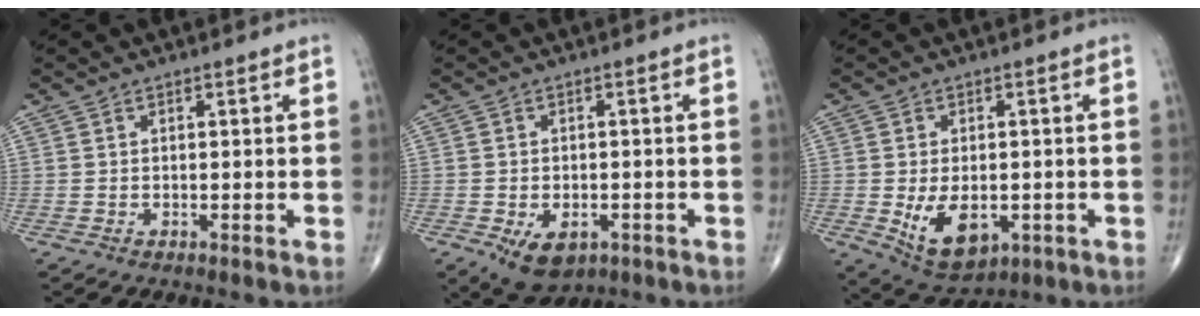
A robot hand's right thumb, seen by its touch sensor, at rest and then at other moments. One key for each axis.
{"total": 7.5, "fx": -3.2, "fy": 4.7, "fz": 4.9, "tx": -0.068, "ty": 0.004, "tz": -0.041}
{"total": 9.9, "fx": -2.2, "fy": 6.0, "fz": 7.6, "tx": -0.106, "ty": -0.006, "tz": -0.019}